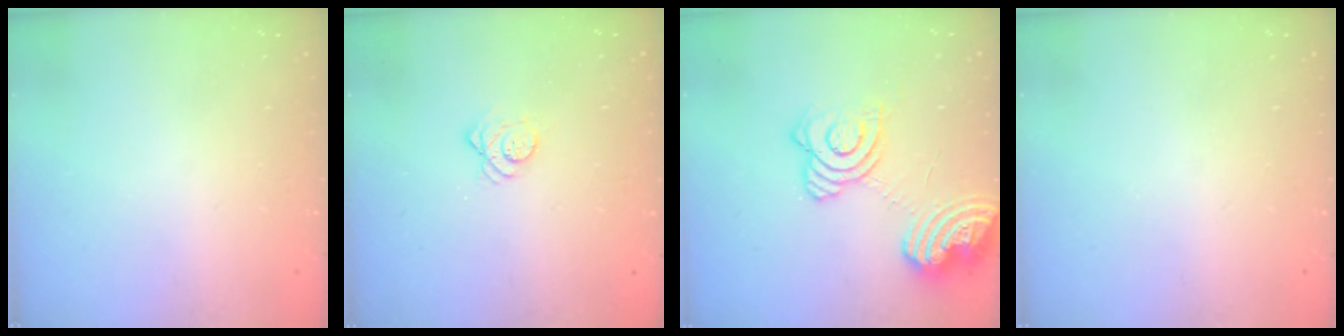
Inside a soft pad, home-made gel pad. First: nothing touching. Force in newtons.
{"total": 4.3, "press": 4.3, "slide": 0.5}
{"total": 18.5, "press": 18.4, "slide": 2.3}
{"total": 0.0}